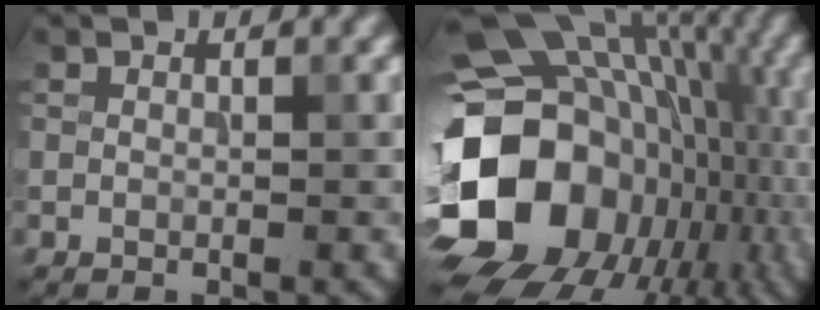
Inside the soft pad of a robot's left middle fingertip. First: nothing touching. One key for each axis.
{"total": 19.2, "fx": -3.1, "fy": 15.4, "fz": 11.2, "tx": -0.200, "ty": 0.007, "tz": -0.042}